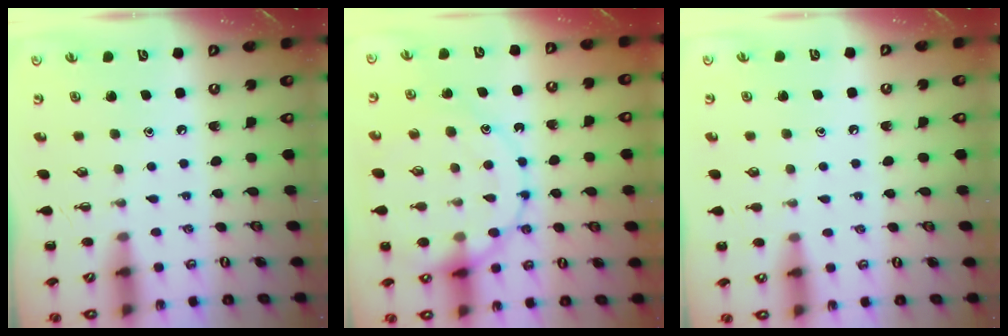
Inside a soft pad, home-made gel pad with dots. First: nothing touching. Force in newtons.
{"total": 17.7, "press": 17.6, "slide": 2.1}
{"total": 3.1, "press": 3.0, "slide": 1.0}